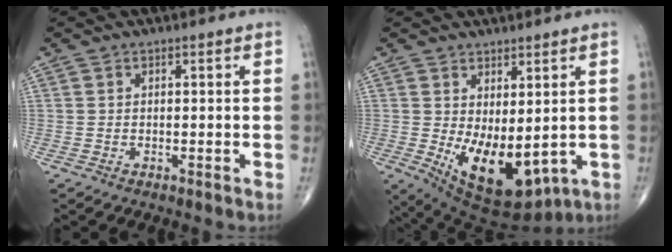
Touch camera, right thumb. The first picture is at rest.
{"total": 12.4, "force": [-0.9, 6.0, 10.8], "torque": [-0.164, -0.023, 0.014]}